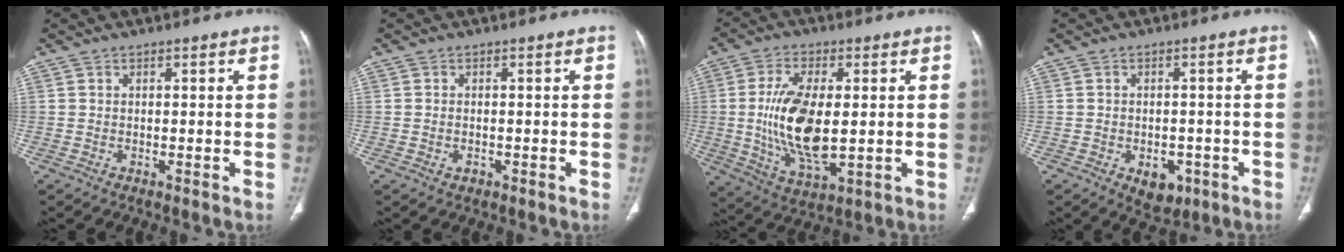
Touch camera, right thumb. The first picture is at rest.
{"total": 1.3, "force": [-0.5, 0.9, 0.7], "torque": [-0.012, 0.005, -0.005]}
{"total": 14.8, "force": [0.0, 6.7, 13.2], "torque": [-0.258, -0.018, 0.009]}
{"total": 5.6, "force": [-2.3, 3.8, 3.4], "torque": [-0.025, 0.010, -0.020]}